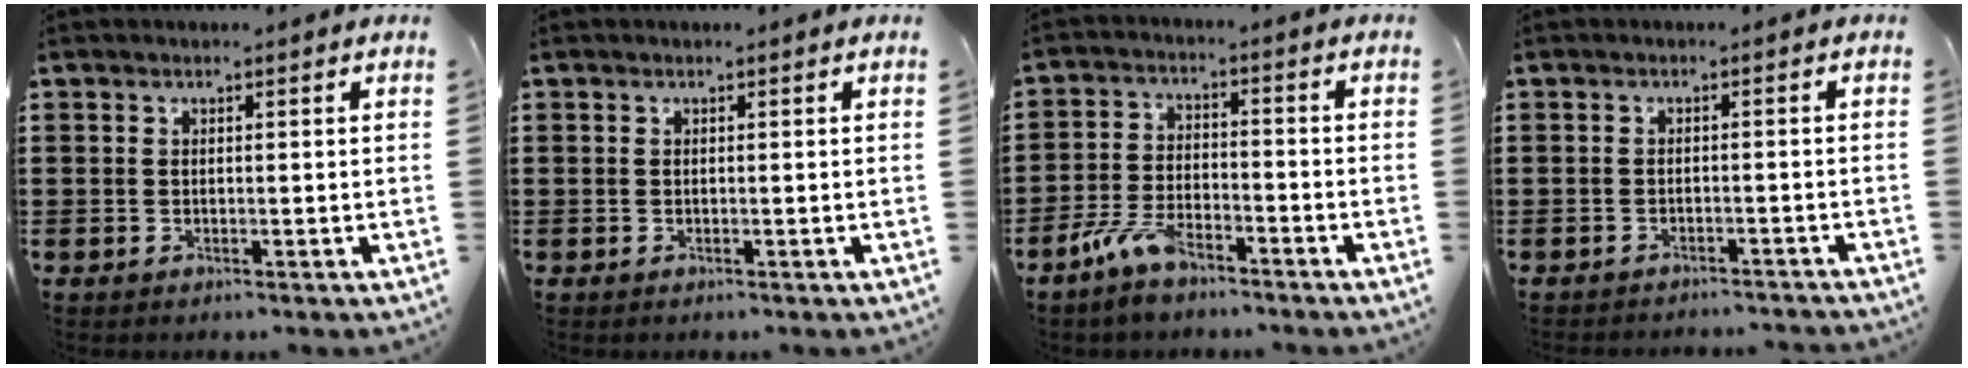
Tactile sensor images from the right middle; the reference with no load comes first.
{"total": 0.0}
{"total": 5.8, "force": [-4.6, 1.9, 3.0], "torque": [-0.084, -0.001, -0.094]}
{"total": 1.6, "force": [-1.6, -0.1, 0.0], "torque": [-0.005, 0.000, -0.033]}